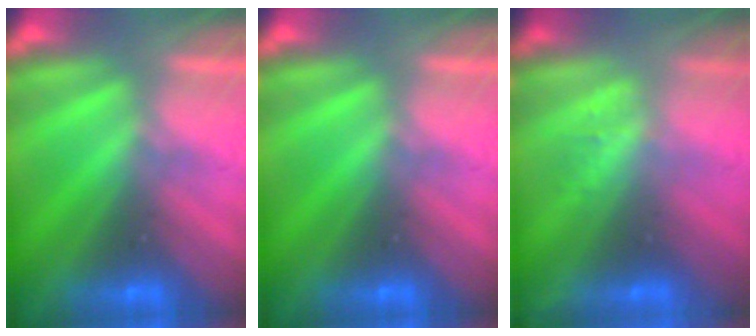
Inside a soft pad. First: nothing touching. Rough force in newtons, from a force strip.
{"total": 0.0}
{"total": 1.1}